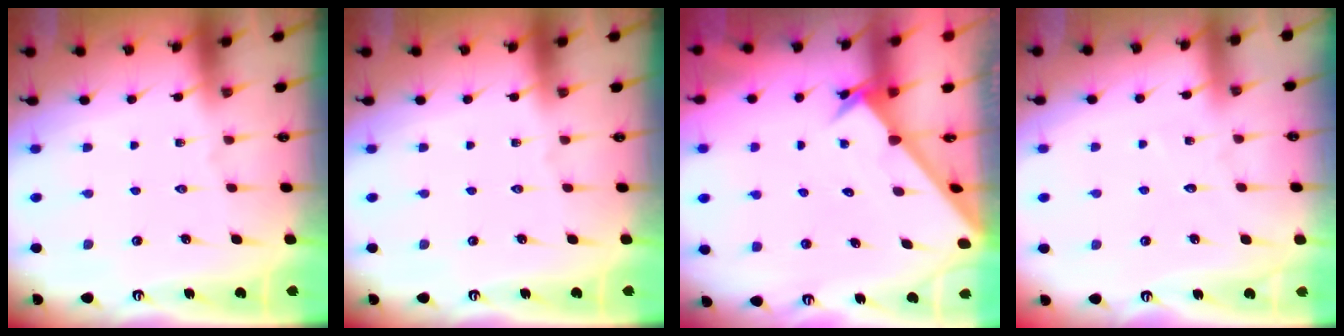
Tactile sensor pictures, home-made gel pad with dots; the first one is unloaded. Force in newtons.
{"total": 0.0}
{"total": 2.6, "press": 2.6, "slide": 0.2}
{"total": 2.6, "press": 2.6, "slide": 0.3}